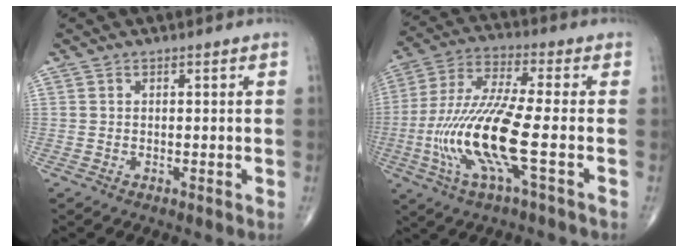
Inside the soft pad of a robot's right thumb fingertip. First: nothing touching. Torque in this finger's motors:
{"motor_torque": [0.39, 0.85, 2.15, -0.55, 0.21]}